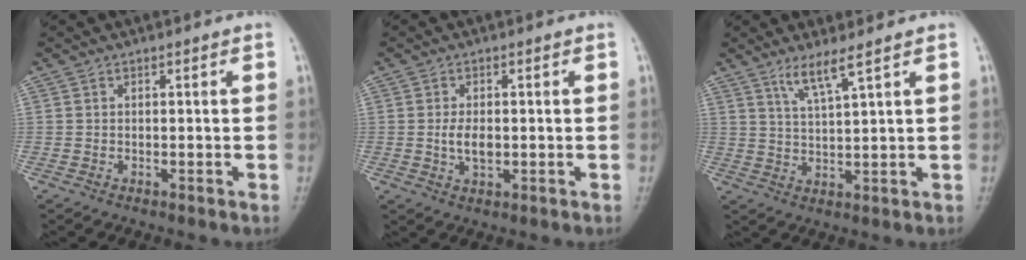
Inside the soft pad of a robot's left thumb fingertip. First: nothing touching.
{"total": 3.6, "force": [-0.3, 2.0, 3.0], "torque": [-0.052, -0.003, -0.005]}
{"total": 5.0, "force": [3.4, 0.0, 3.6], "torque": [-0.073, -0.026, 0.070]}